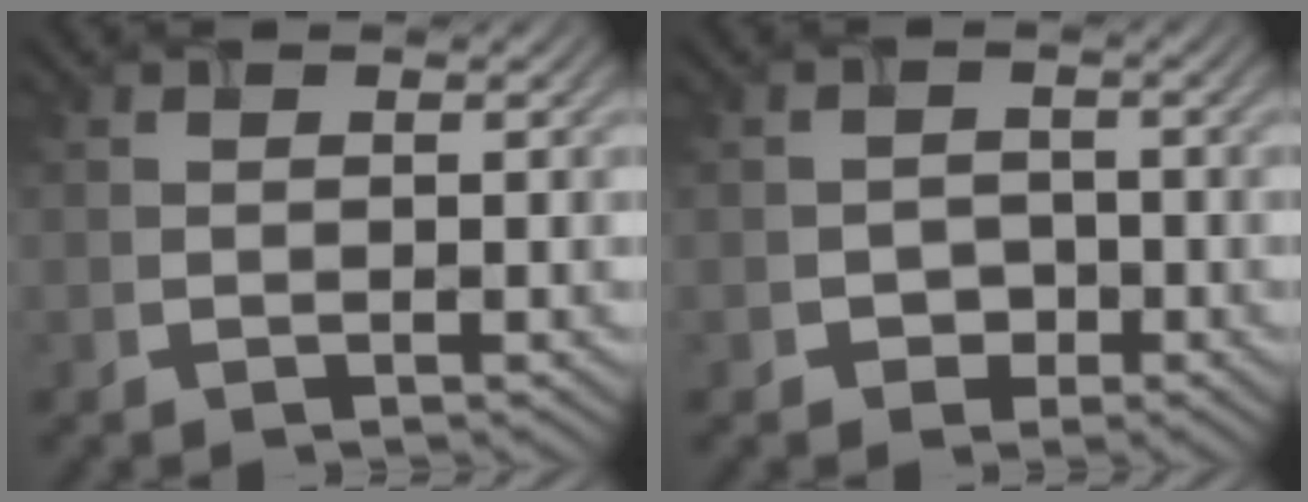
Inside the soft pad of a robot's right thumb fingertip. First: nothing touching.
{"total": 2.0, "force": [-1.2, 1.6, 0.0], "torque": [0.003, -0.005, -0.025]}